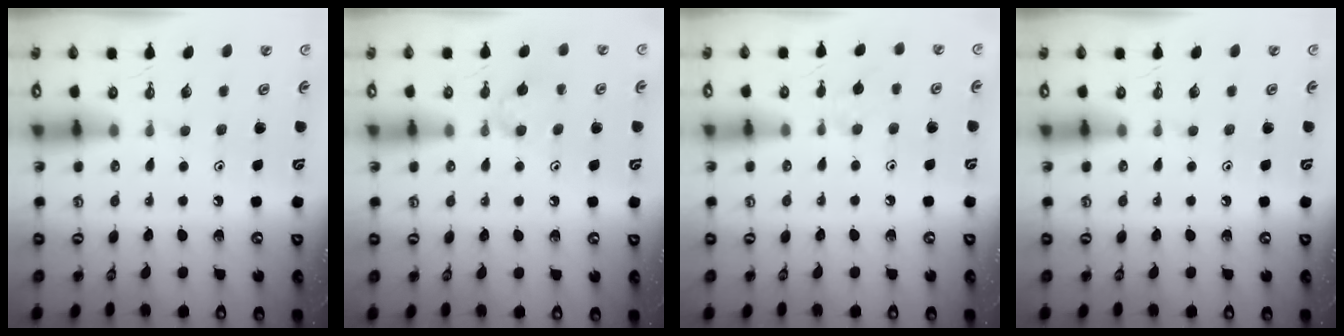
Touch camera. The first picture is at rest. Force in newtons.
{"total": 6.1, "press": 6.1, "slide": 0.9}
{"total": 3.9, "press": 3.9, "slide": 0.7}
{"total": 0.0}